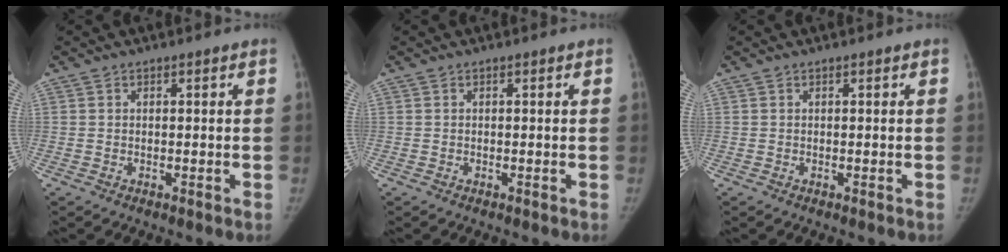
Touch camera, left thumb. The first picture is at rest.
{"total": 0.0}
{"total": 0.0}